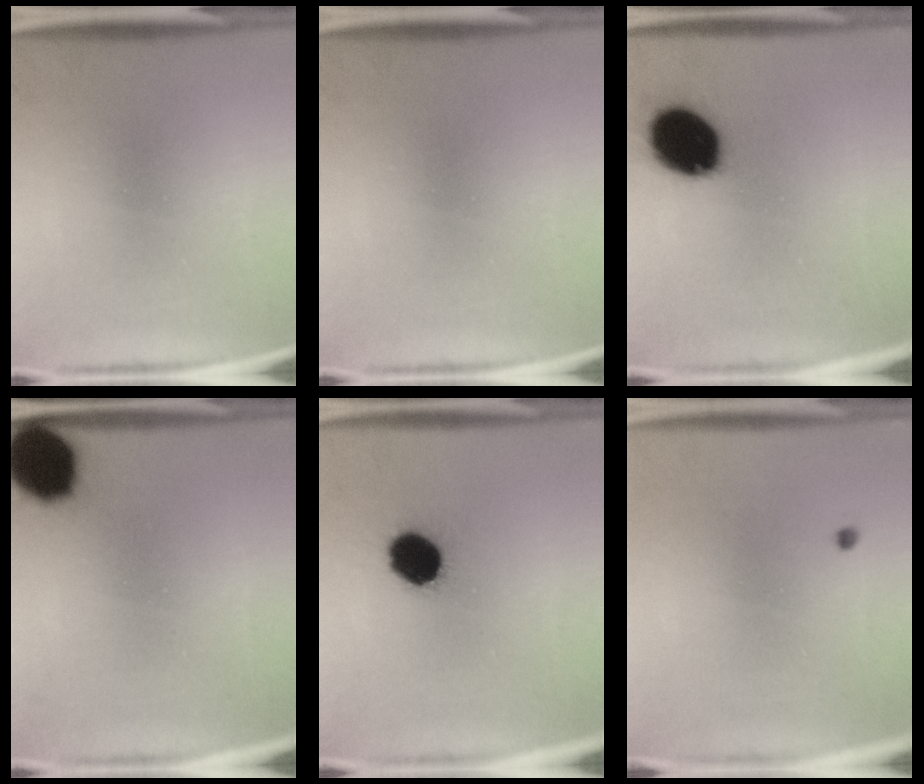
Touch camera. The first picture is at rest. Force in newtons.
{"total": 0.0}
{"total": 16.6}
{"total": 13.7}
{"total": 10.7}
{"total": 0.5}